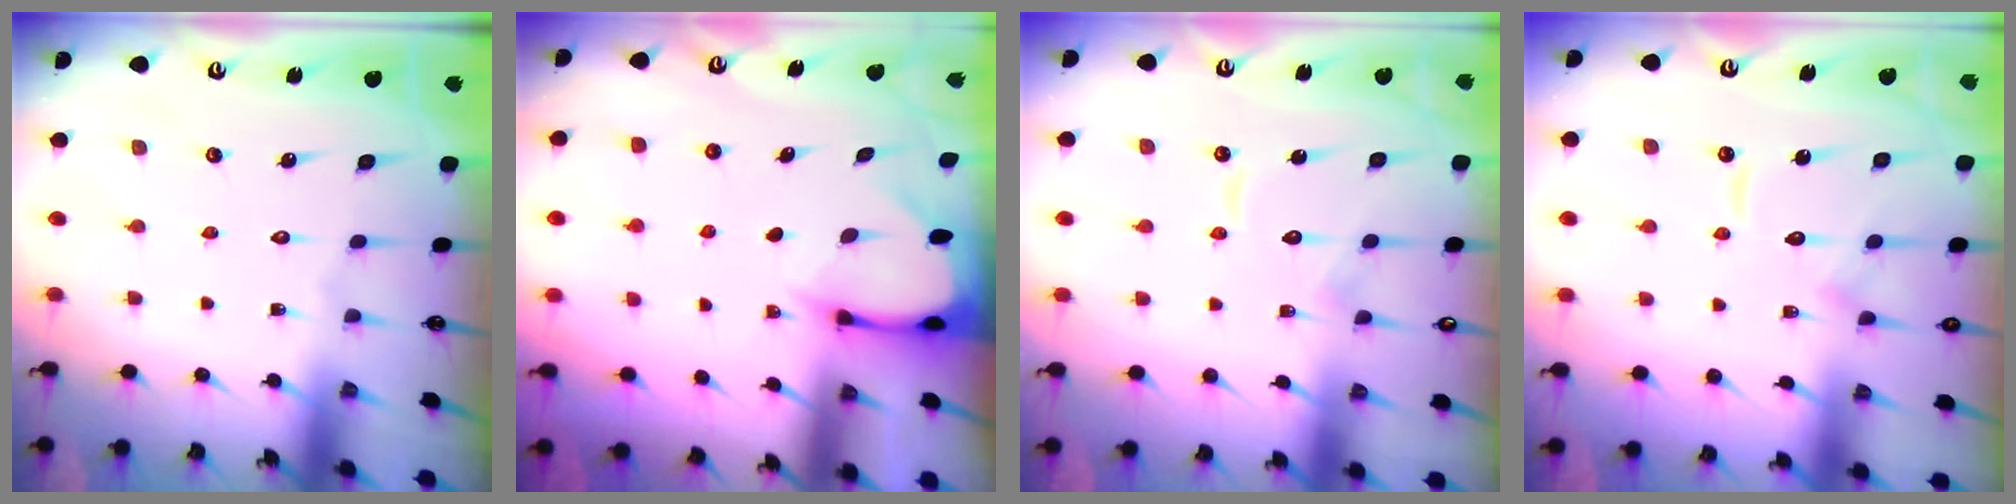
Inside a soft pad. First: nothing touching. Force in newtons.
{"total": 2.6, "press": 2.5, "slide": 0.3}
{"total": 7.4, "press": 7.4, "slide": 0.7}
{"total": 10.1, "press": 10.1, "slide": 1.1}